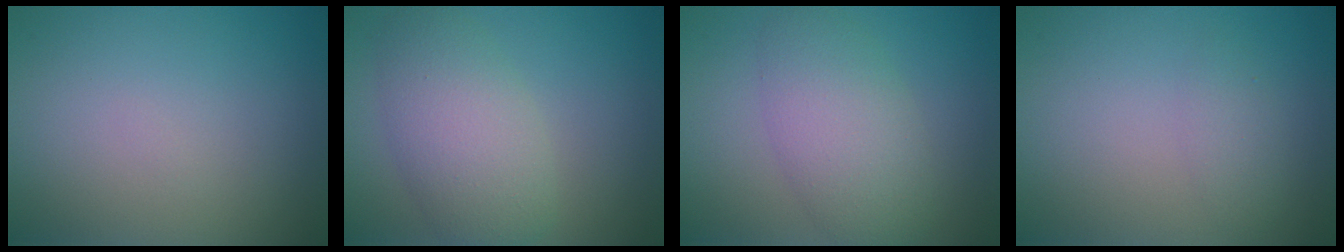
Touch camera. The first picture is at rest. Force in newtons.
{"total": 5.3, "press": 5.3, "slide": 0.1}
{"total": 5.1, "press": 5.1, "slide": 0.2}
{"total": 1.3, "press": 1.3, "slide": 0.0}